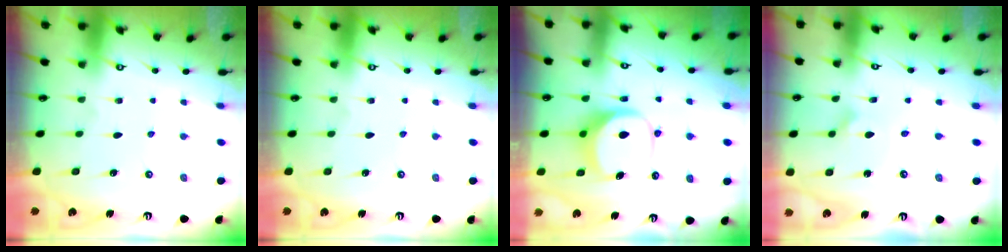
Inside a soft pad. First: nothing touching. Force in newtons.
{"total": 0.0}
{"total": 9.2, "press": 9.1, "slide": 1.5}
{"total": 3.0, "press": 3.0, "slide": 0.3}